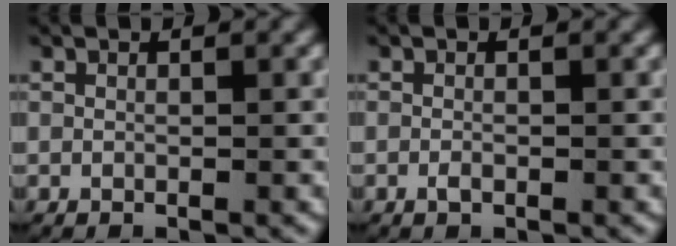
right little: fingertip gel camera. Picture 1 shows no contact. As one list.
[{"total": 0.6, "force": [-0.4, 0.2, 0.4], "torque": [-0.011, -0.002, -0.006]}]